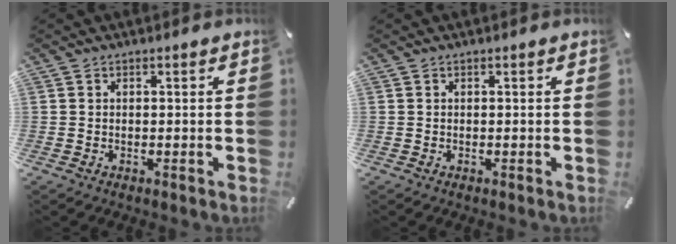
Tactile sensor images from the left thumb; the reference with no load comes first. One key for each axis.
{"total": 0.0}